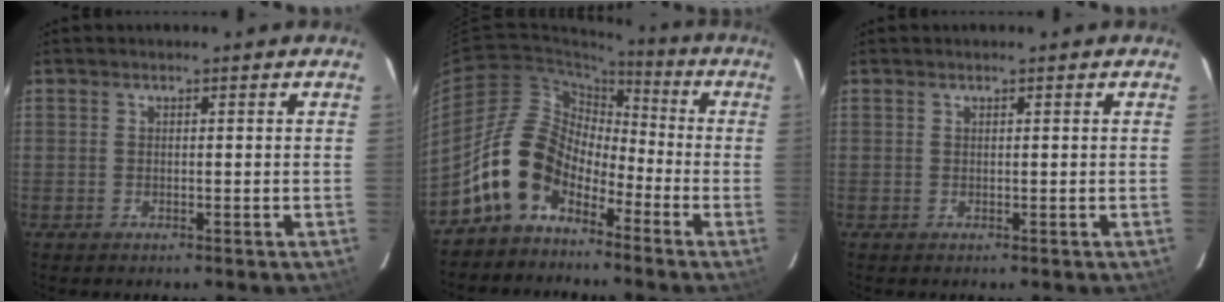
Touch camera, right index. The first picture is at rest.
{"total": 12.4, "force": [-7.1, 8.2, 6.0], "torque": [-0.115, 0.024, -0.131]}
{"total": 0.0}